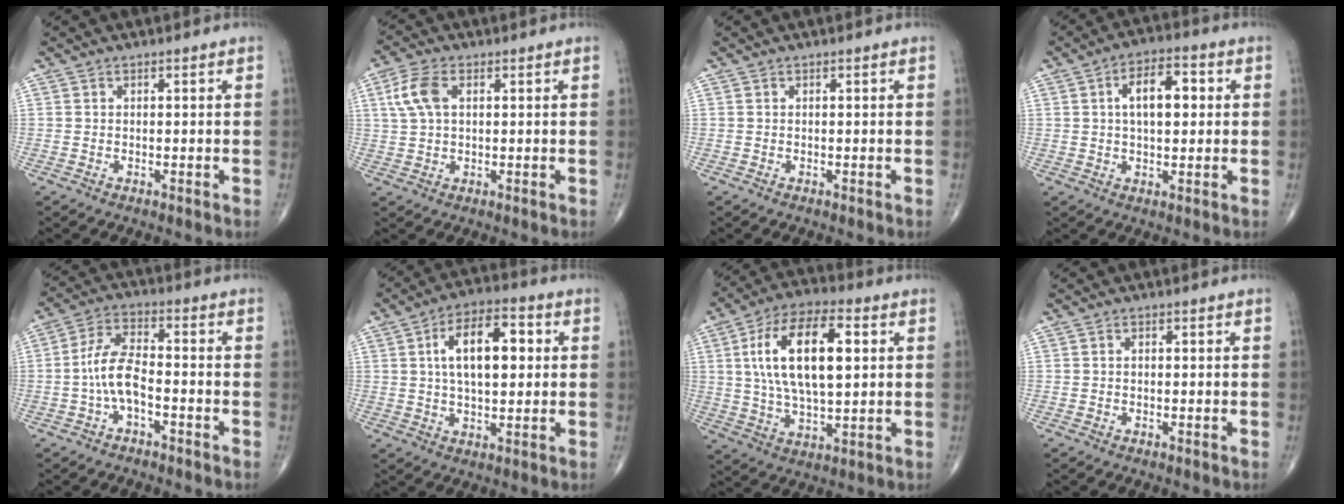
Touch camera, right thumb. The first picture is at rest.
{"total": 6.4, "force": [1.8, 3.7, 5.0], "torque": [-0.113, 0.010, 0.036]}
{"total": 0.0}
{"total": 9.2, "force": [1.7, 4.7, 7.7], "torque": [-0.109, 0.014, 0.023]}
{"total": 7.9, "force": [-2.1, 3.8, 6.6], "torque": [-0.133, 0.033, -0.046]}
{"total": 13.3, "force": [2.5, 6.6, 11.2], "torque": [-0.169, 0.011, 0.039]}
{"total": 18.5, "force": [3.9, 8.6, 16.0], "torque": [-0.281, 0.006, 0.067]}
{"total": 0.8, "force": [0.0, 0.5, 0.6], "torque": [-0.013, 0.003, 0.001]}